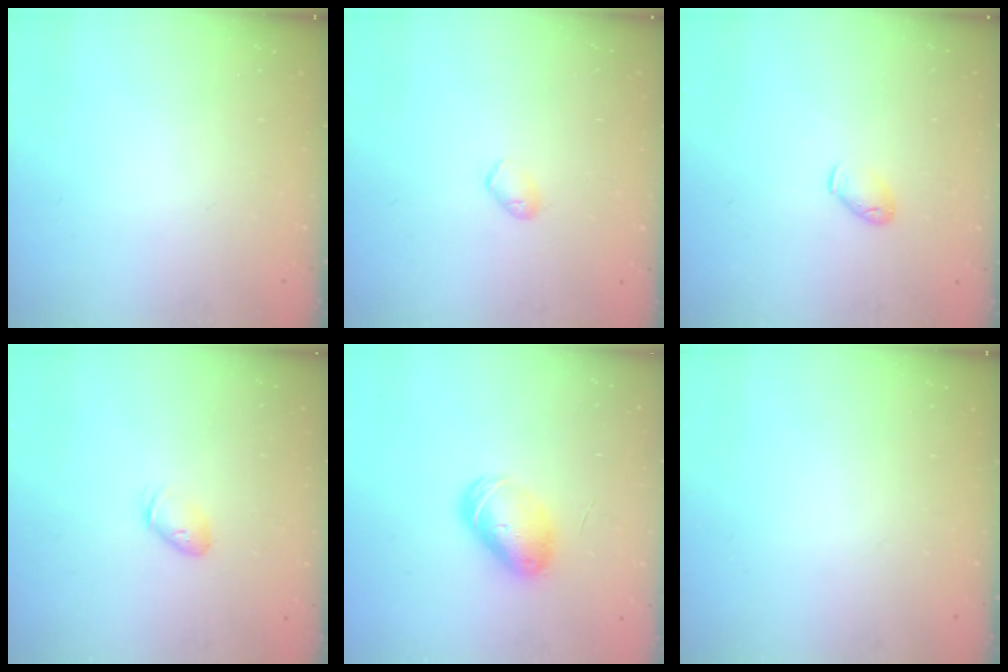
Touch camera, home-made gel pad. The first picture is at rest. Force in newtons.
{"total": 4.9, "press": 4.9, "slide": 0.8}
{"total": 6.2, "press": 6.0, "slide": 1.3}
{"total": 4.9, "press": 4.8, "slide": 1.0}
{"total": 9.1, "press": 9.0, "slide": 1.5}
{"total": 0.0}